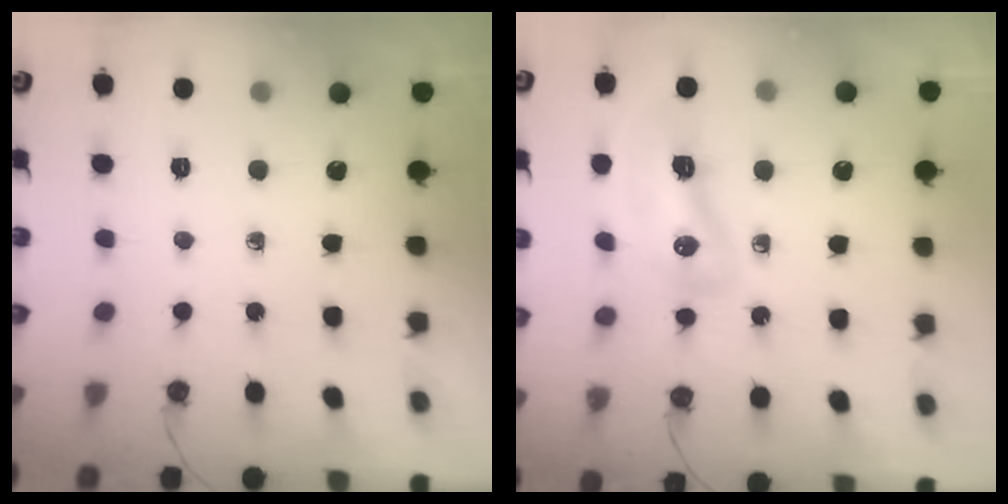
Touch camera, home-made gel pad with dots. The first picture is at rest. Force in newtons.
{"total": 11.3, "press": 11.1, "slide": 1.9}